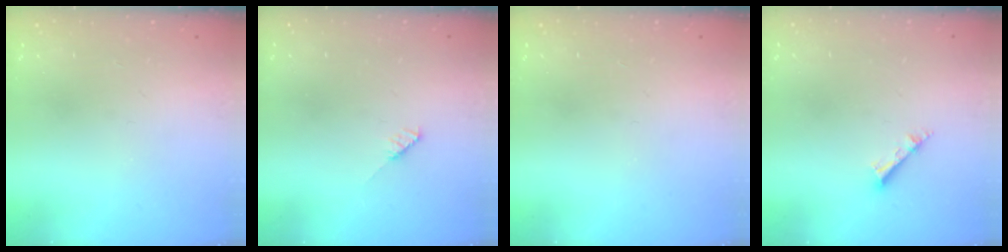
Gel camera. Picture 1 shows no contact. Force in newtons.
{"total": 3.0, "press": 3.0, "slide": 0.2}
{"total": 0.0}
{"total": 2.5, "press": 2.5, "slide": 0.1}